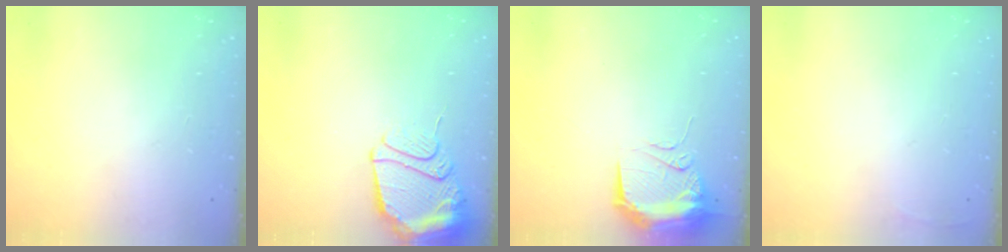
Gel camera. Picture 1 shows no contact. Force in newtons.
{"total": 13.3, "press": 13.2, "slide": 1.4}
{"total": 14.7, "press": 10.7, "slide": 10.1}
{"total": 2.7, "press": 2.6, "slide": 1.0}